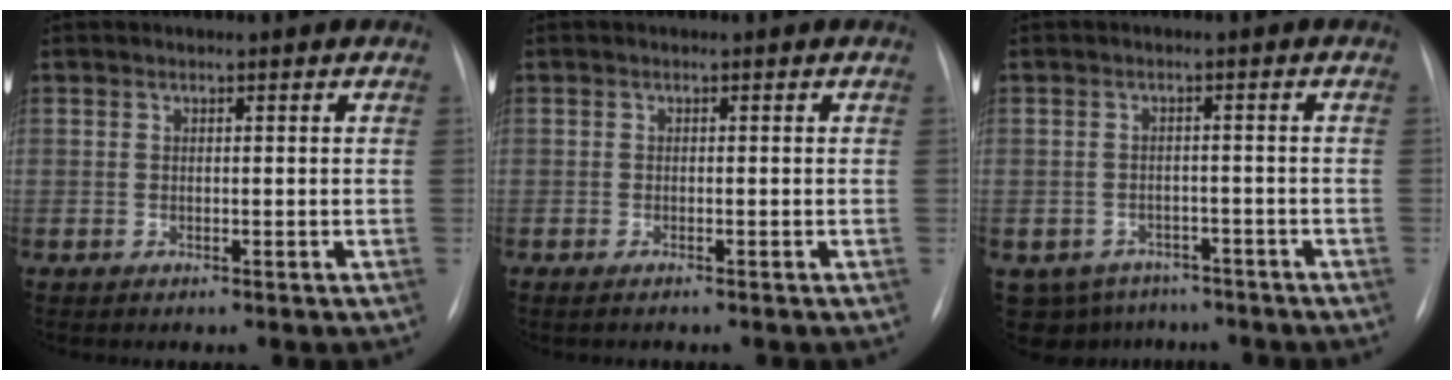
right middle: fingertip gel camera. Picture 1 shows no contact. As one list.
[{"total": 4.5, "force": [-3.0, 1.4, 3.1], "torque": [-0.063, -0.016, -0.049]}, {"total": 7.7, "force": [-5.7, 5.1, 1.3], "torque": [-0.021, 0.010, -0.071]}]